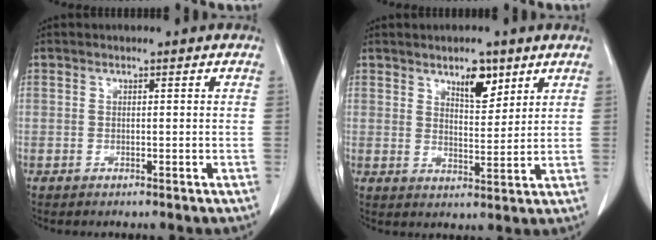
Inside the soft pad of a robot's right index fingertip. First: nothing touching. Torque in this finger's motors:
{"motor_torque": [0.14, 0.06, 0.08, 0.01]}